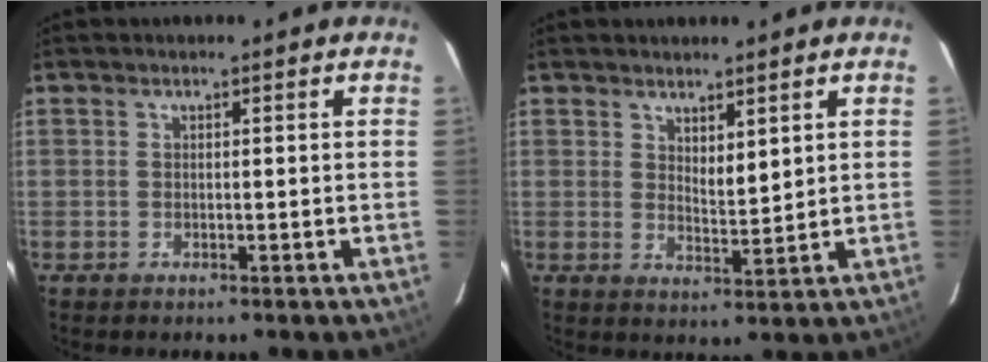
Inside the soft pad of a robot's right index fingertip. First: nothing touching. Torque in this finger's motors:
{"motor_torque": [0.07, 0.13, 0.03, 0.01]}